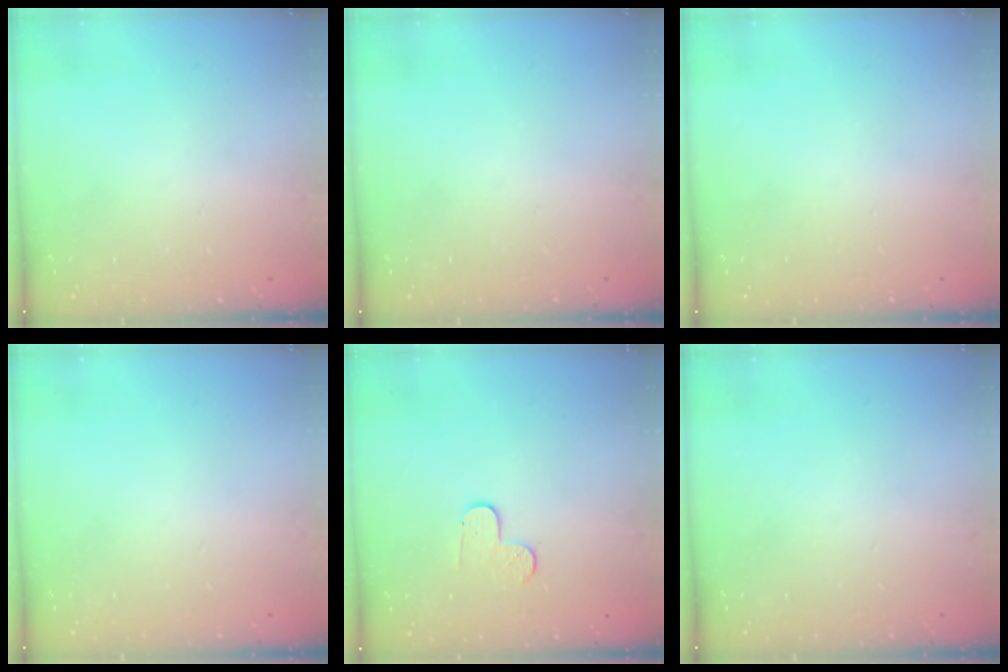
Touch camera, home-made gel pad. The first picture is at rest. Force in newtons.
{"total": 0.0}
{"total": 0.0}
{"total": 0.0}
{"total": 3.7, "press": 3.6, "slide": 0.4}
{"total": 0.0}